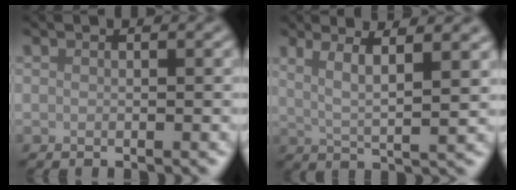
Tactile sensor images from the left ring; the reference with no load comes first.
{"total": 5.2, "force": [2.5, 1.2, 4.5], "torque": [-0.074, 0.003, 0.046]}